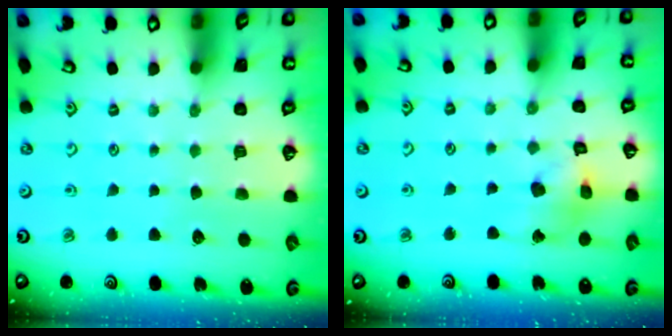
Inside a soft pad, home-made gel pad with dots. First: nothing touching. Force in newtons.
{"total": 11.9, "press": 11.8, "slide": 1.5}